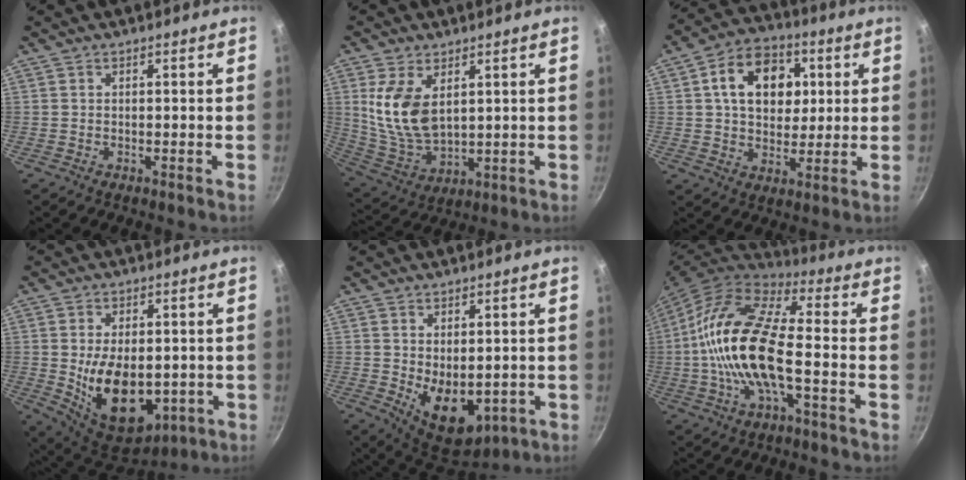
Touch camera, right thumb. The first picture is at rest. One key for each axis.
{"total": 12.4, "fx": 3.4, "fy": 7.1, "fz": 9.6, "tx": -0.183, "ty": -0.032, "tz": 0.081}
{"total": 14.9, "fx": 3.5, "fy": 10.9, "fz": 9.5, "tx": -0.111, "ty": 0.008, "tz": 0.048}
{"total": 15.9, "fx": -1.8, "fy": 9.9, "fz": 12.3, "tx": -0.171, "ty": -0.016, "tz": -0.002}
{"total": 10.4, "fx": -0.9, "fy": 6.6, "fz": 8.0, "tx": -0.096, "ty": -0.020, "tz": 0.009}
{"total": 19.1, "fx": -2.5, "fy": 7.5, "fz": 17.4, "tx": -0.333, "ty": 0.033, "tz": -0.064}